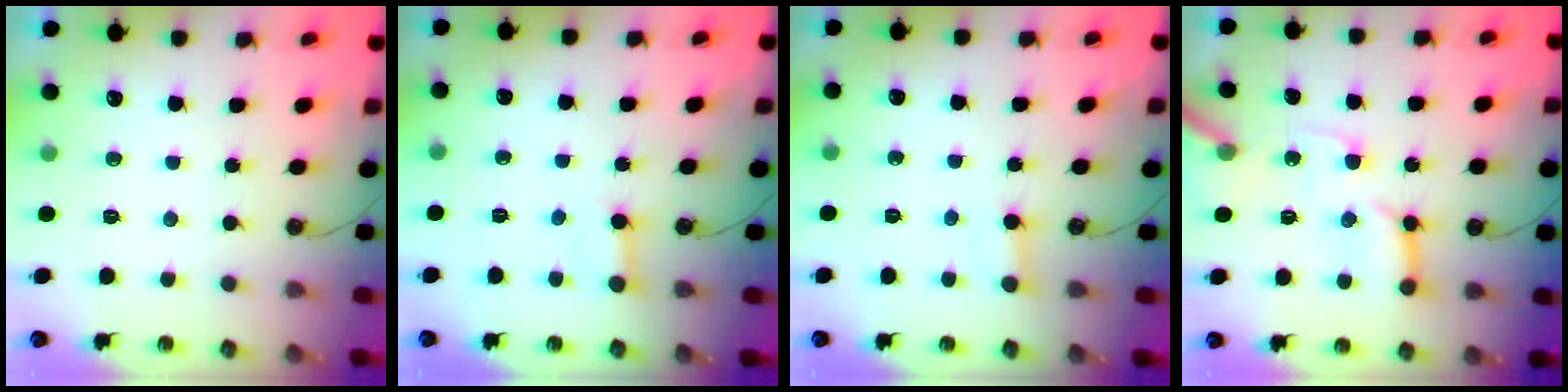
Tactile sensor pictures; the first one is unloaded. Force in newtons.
{"total": 3.4, "press": 3.4, "slide": 0.5}
{"total": 2.2, "press": 2.2, "slide": 0.1}
{"total": 15.2, "press": 15.0, "slide": 2.1}